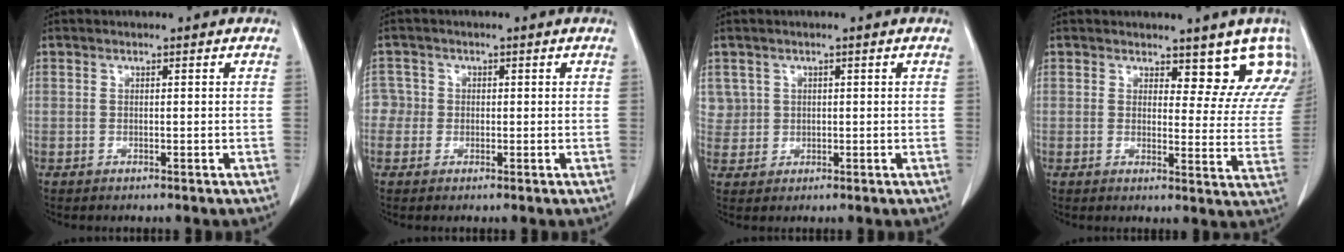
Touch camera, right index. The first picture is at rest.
{"total": 2.3, "force": [-0.4, 2.2, -0.2], "torque": [0.019, 0.009, -0.014]}
{"total": 2.8, "force": [0.9, 2.7, -0.3], "torque": [0.022, 0.004, 0.014]}
{"total": 9.9, "force": [8.6, 4.0, 2.7], "torque": [0.009, -0.024, 0.074]}